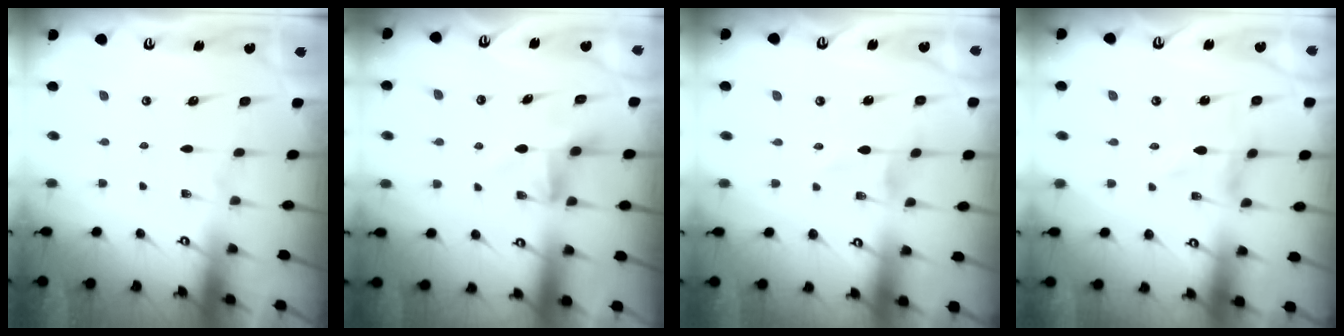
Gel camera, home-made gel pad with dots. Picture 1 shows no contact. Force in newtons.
{"total": 3.7, "press": 3.6, "slide": 0.4}
{"total": 0.0}
{"total": 0.6, "press": 0.6, "slide": 0.2}